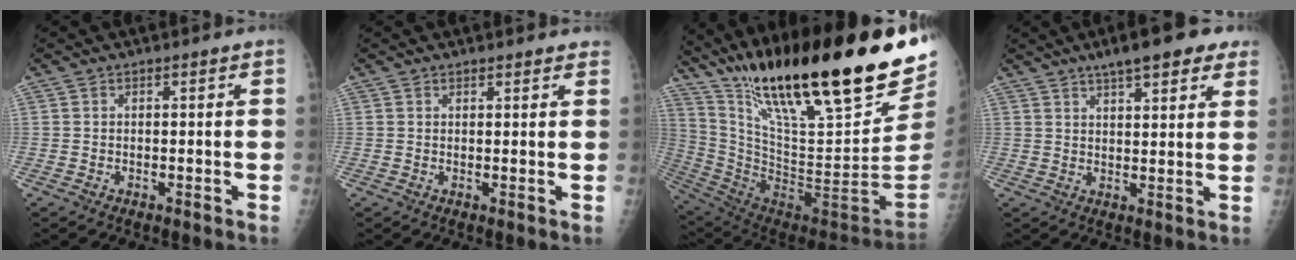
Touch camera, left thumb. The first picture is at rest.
{"total": 2.7, "force": [2.4, 0.7, 0.8], "torque": [0.003, -0.004, 0.023]}
{"total": 37.3, "force": [23.0, 9.0, 28.0], "torque": [-0.423, -0.069, 0.395]}
{"total": 11.8, "force": [7.9, 3.3, 8.1], "torque": [-0.088, -0.013, 0.106]}